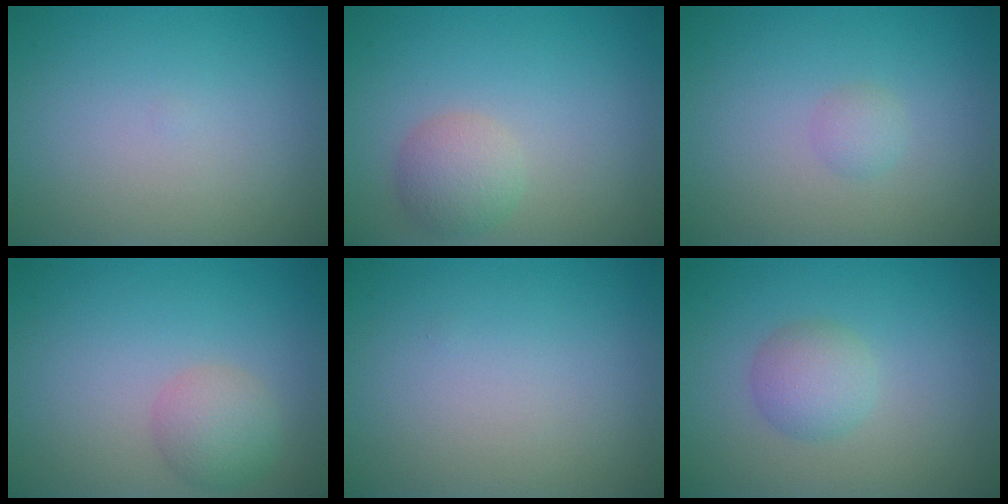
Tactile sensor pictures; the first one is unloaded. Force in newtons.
{"total": 2.7, "press": 2.7, "slide": 0.1}
{"total": 1.0, "press": 1.0, "slide": 0.1}
{"total": 2.7, "press": 2.7, "slide": 0.1}
{"total": 0.0}
{"total": 2.5, "press": 2.5, "slide": 0.0}